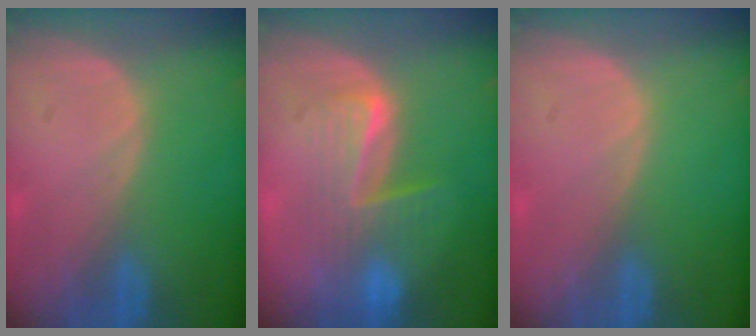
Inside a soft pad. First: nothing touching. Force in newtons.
{"total": 6.5, "press": 6.4, "slide": 1.2}
{"total": 0.0}